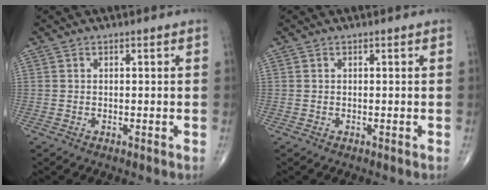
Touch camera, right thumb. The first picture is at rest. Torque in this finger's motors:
{"motor_torque": [0.09, 0.08, 0.00, 0.00, 0.00]}